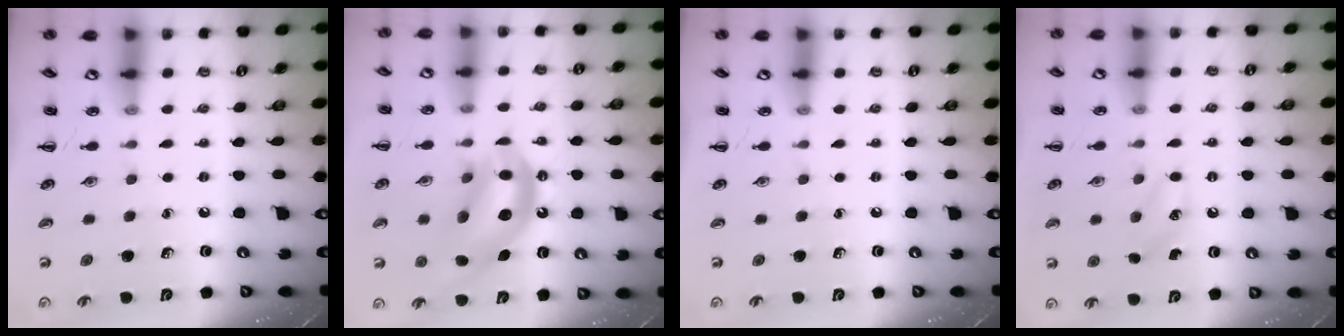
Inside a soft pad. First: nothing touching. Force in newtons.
{"total": 13.4, "press": 12.9, "slide": 3.7}
{"total": 0.0}
{"total": 5.6, "press": 5.4, "slide": 1.6}